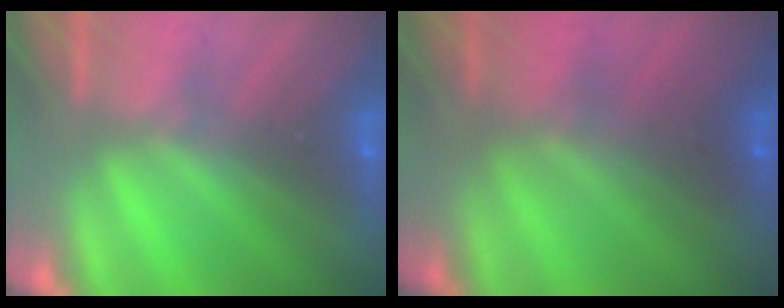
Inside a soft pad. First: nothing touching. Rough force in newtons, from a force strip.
{"total": 2.0}